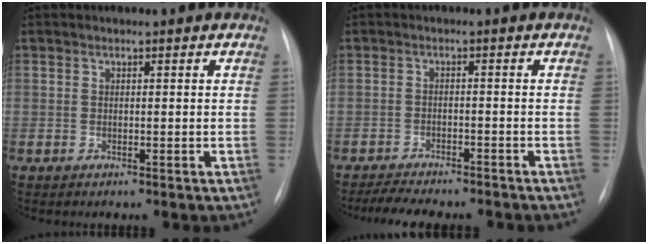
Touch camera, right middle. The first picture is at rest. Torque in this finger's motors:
{"motor_torque": [0.61, -0.65, 0.09, 0.03]}